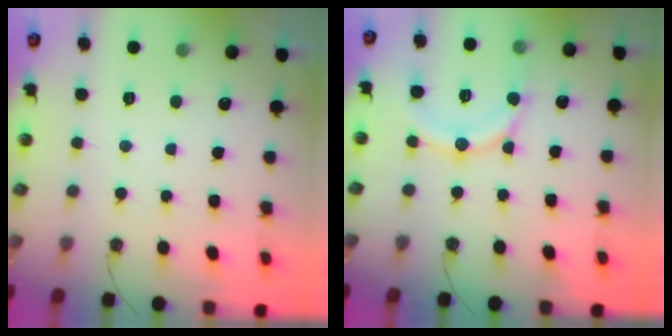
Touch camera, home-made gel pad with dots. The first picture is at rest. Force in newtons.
{"total": 13.2, "press": 13.1, "slide": 1.4}